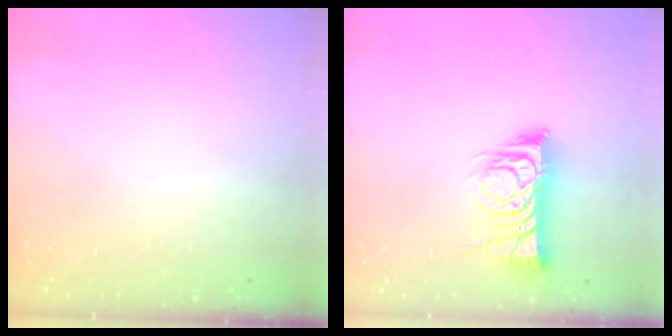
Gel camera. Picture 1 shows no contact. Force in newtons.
{"total": 9.1, "press": 9.1, "slide": 0.4}